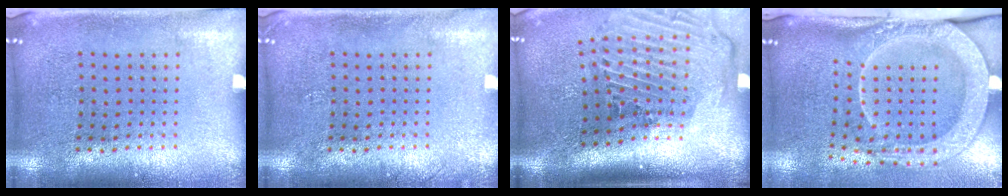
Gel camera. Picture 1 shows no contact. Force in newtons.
{"total": 0.7, "press": 0.7, "slide": 0.1}
{"total": 2.9, "press": 2.0, "slide": 2.1}
{"total": 2.8, "press": 2.1, "slide": 1.9}